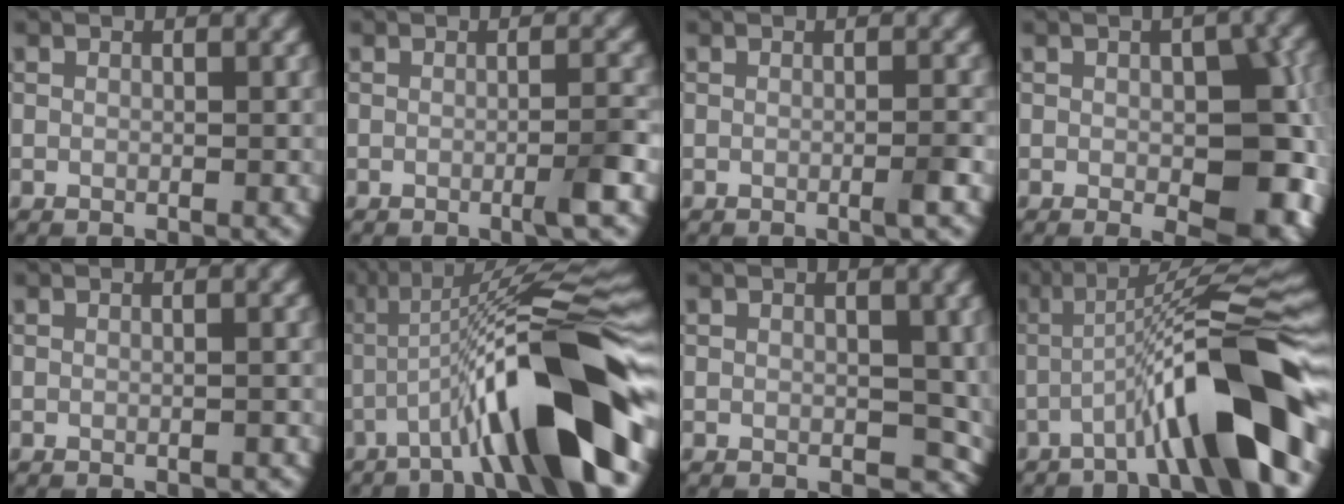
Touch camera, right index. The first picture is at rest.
{"total": 2.4, "force": [-0.8, 0.2, 2.3], "torque": [-0.030, 0.007, -0.022]}
{"total": 1.4, "force": [-0.5, 0.1, 1.3], "torque": [-0.018, 0.004, -0.014]}
{"total": 9.8, "force": [-1.3, 5.0, 8.3], "torque": [-0.109, -0.016, -0.006]}
{"total": 0.6, "force": [-0.4, 0.1, 0.4], "torque": [-0.006, 0.003, -0.006]}
{"total": 14.0, "force": [-4.9, 2.3, 12.9], "torque": [-0.201, 0.021, -0.076]}
{"total": 3.6, "force": [0.0, 2.4, 2.7], "torque": [-0.033, -0.010, 0.005]}
{"total": 11.6, "force": [-4.4, 1.6, 10.6], "torque": [-0.147, 0.030, -0.075]}